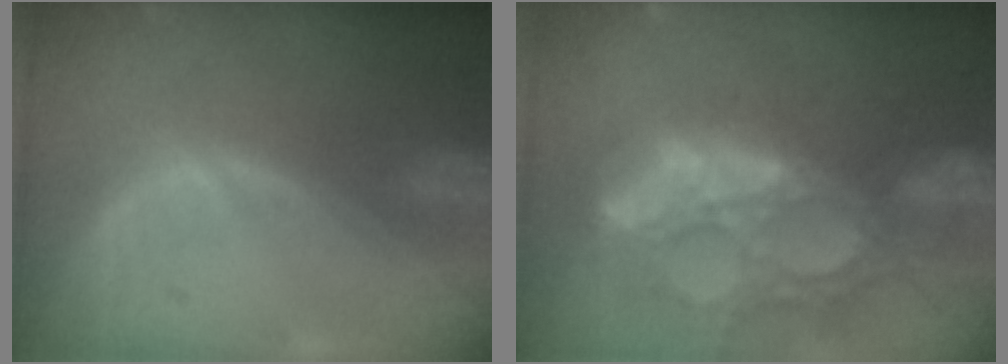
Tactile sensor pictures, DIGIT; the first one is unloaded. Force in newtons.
{"total": 14.9, "press": 12.3, "slide": 8.3}